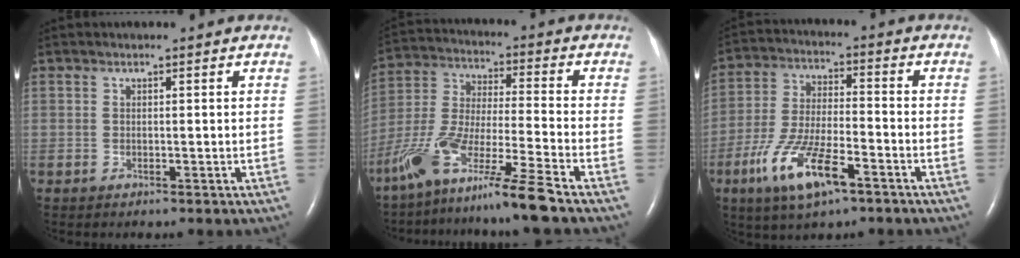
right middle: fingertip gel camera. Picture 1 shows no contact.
{"total": 13.4, "force": [-9.7, -1.2, 9.2], "torque": [-0.197, -0.029, -0.184]}
{"total": 12.1, "force": [-6.3, 3.1, 9.8], "torque": [-0.199, -0.010, -0.114]}